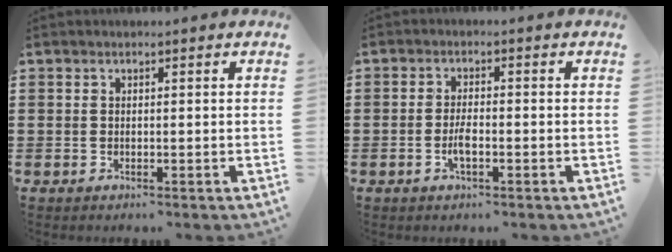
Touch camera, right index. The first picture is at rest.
{"total": 2.9, "force": [-1.0, 0.8, 2.6], "torque": [-0.055, -0.001, -0.021]}